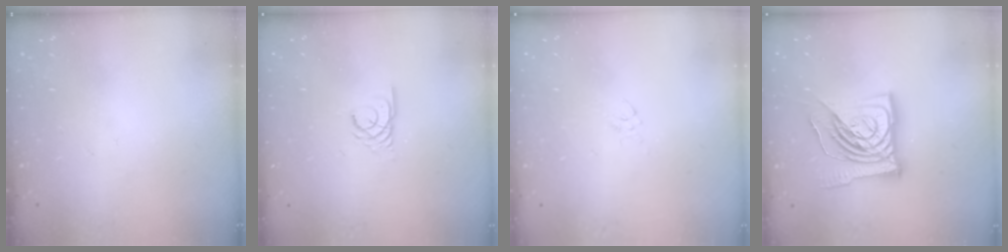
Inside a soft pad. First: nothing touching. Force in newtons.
{"total": 2.3, "press": 2.3, "slide": 0.1}
{"total": 2.7, "press": 2.5, "slide": 0.9}
{"total": 17.6, "press": 17.5, "slide": 1.9}